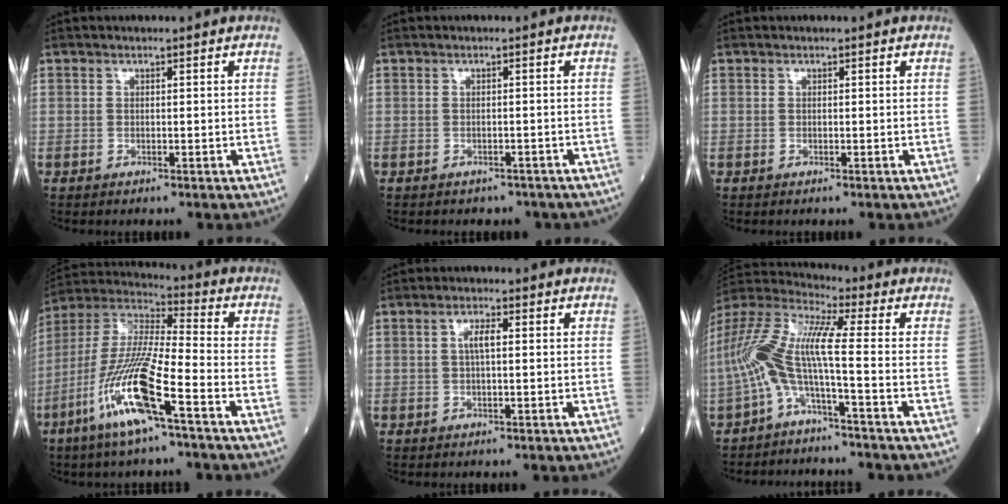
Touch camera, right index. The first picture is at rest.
{"total": 4.9, "force": [-4.2, 2.4, 0.9], "torque": [-0.010, 0.009, -0.042]}
{"total": 0.0}
{"total": 15.4, "force": [-7.1, 1.1, 13.6], "torque": [-0.283, -0.018, -0.142]}
{"total": 2.5, "force": [0.4, 0.5, 2.4], "torque": [-0.049, 0.005, 0.007]}
{"total": 10.9, "force": [-3.0, 0.9, 10.5], "torque": [-0.231, 0.033, -0.068]}